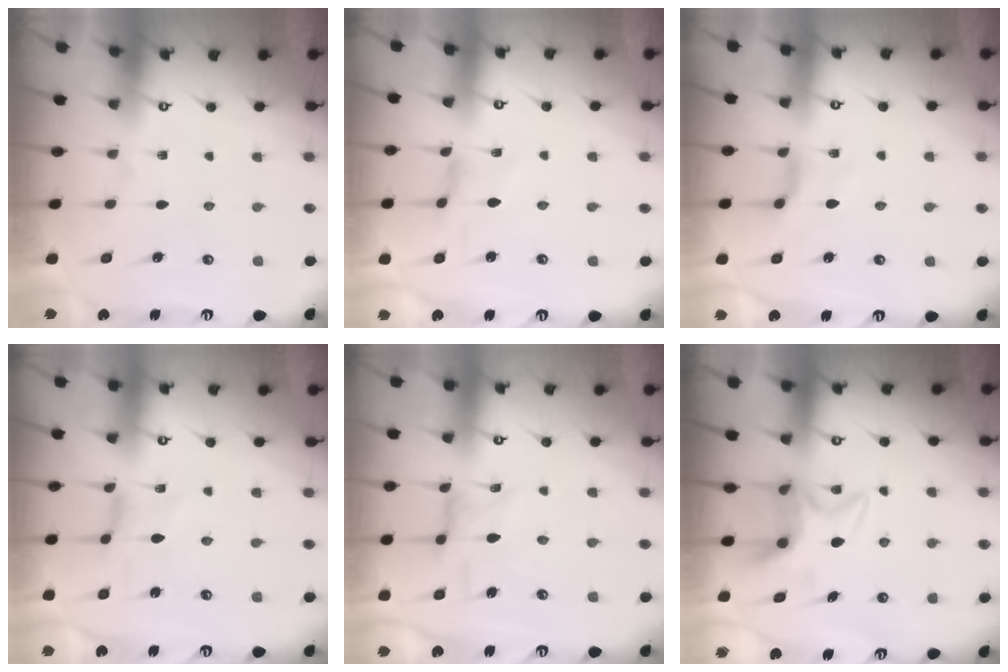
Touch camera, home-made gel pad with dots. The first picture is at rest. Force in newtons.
{"total": 1.1, "press": 1.0, "slide": 0.4}
{"total": 4.4, "press": 4.4, "slide": 0.6}
{"total": 0.0}
{"total": 2.5, "press": 2.4, "slide": 0.4}
{"total": 5.9, "press": 5.8, "slide": 0.8}